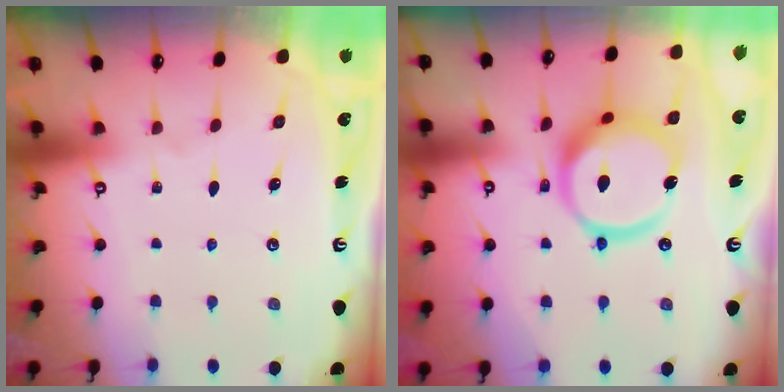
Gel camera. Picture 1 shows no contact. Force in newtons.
{"total": 15.8, "press": 15.7, "slide": 2.0}